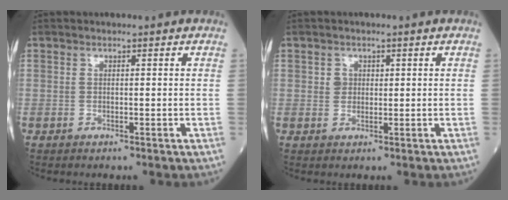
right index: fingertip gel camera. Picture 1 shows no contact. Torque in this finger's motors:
{"motor_torque": [0.01, 0.16, -0.03, 0.01]}